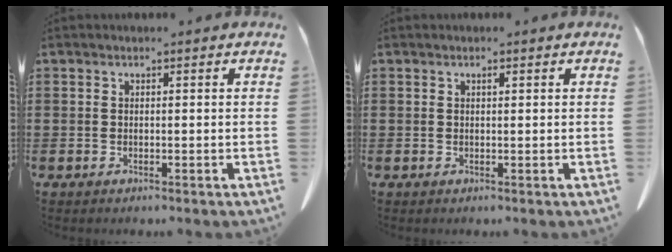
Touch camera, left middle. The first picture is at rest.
{"total": 0.6, "force": [0.3, 0.1, 0.4], "torque": [-0.010, -0.001, 0.006]}